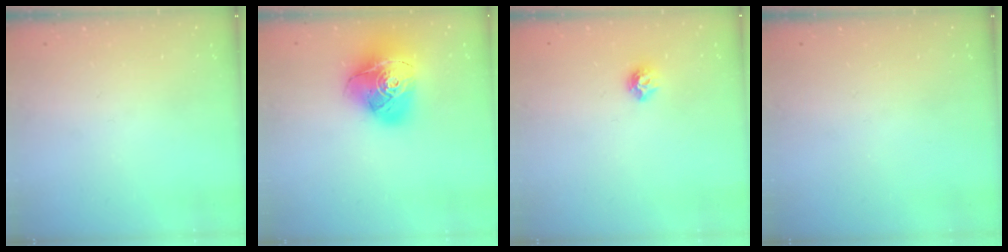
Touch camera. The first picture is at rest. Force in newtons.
{"total": 18.9, "press": 18.8, "slide": 2.1}
{"total": 6.8, "press": 6.8, "slide": 0.7}
{"total": 0.0}